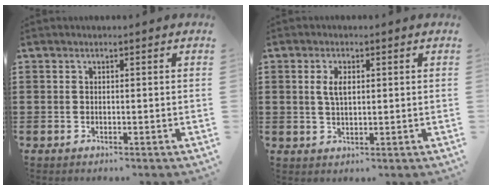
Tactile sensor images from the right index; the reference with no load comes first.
{"total": 3.1, "force": [0.7, 1.4, 2.7], "torque": [-0.056, 0.007, 0.010]}